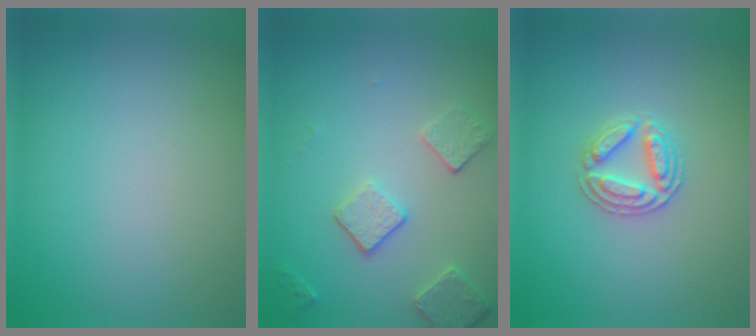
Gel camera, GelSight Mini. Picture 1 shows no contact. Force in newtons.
{"total": 3.1, "press": 2.7, "slide": 1.7}
{"total": 2.8, "press": 2.7, "slide": 0.5}